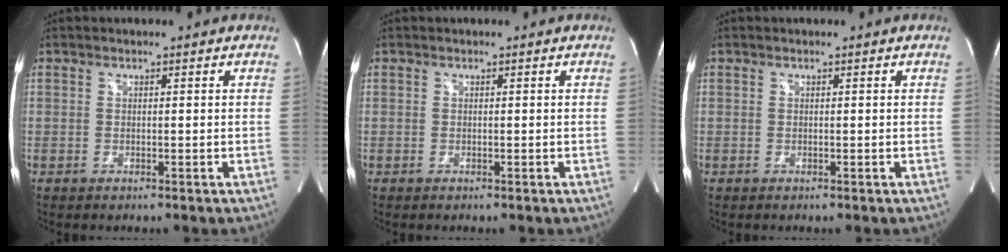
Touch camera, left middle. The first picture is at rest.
{"total": 0.0}
{"total": 0.0}